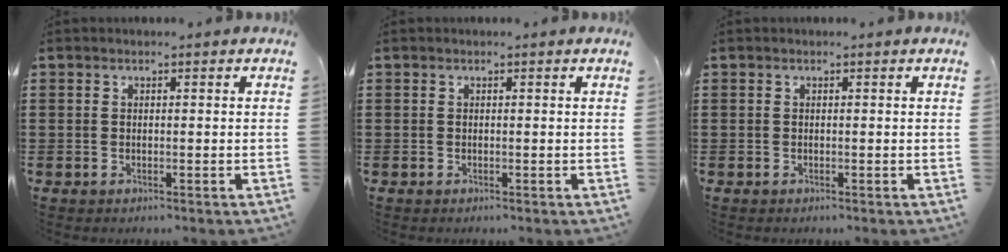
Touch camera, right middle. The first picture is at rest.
{"total": 0.0}
{"total": 0.0}